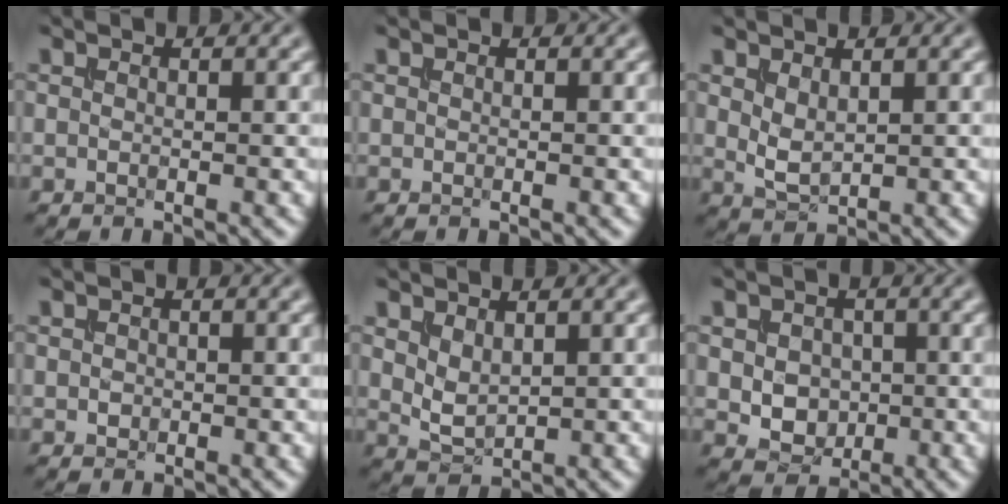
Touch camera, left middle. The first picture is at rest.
{"total": 0.0}
{"total": 2.1, "force": [0.7, 1.2, 1.6], "torque": [-0.038, -0.004, 0.021]}
{"total": 0.7, "force": [-0.1, 0.6, 0.2], "torque": [-0.005, -0.001, -0.002]}
{"total": 2.0, "force": [0.9, 1.2, 1.5], "torque": [-0.035, -0.005, 0.024]}
{"total": 3.8, "force": [-0.1, 3.1, 2.2], "torque": [-0.036, -0.002, -0.002]}